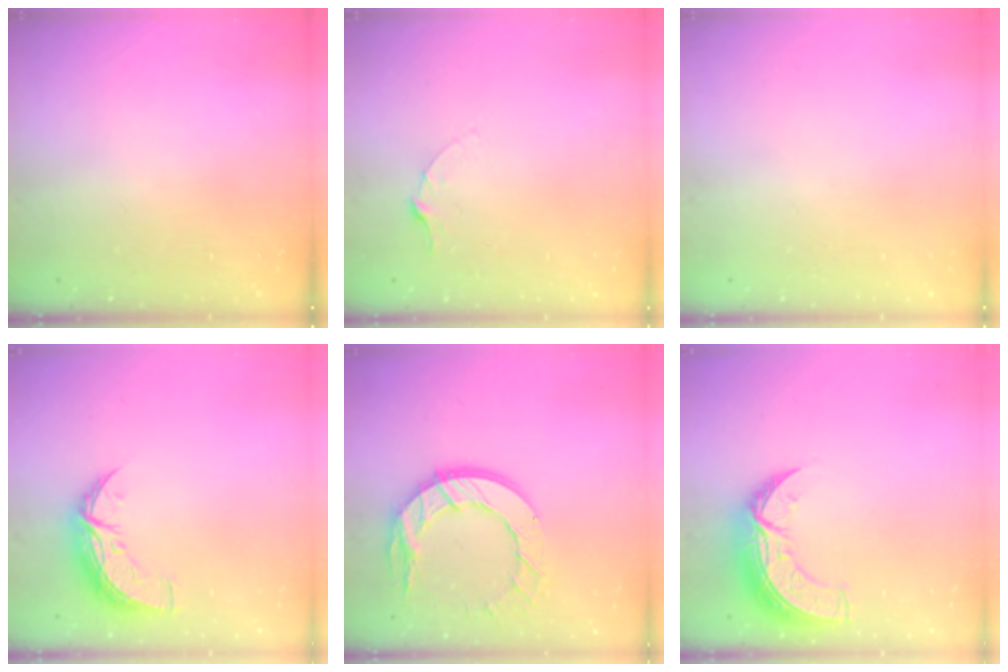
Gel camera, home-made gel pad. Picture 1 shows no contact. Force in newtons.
{"total": 5.2, "press": 5.2, "slide": 0.5}
{"total": 0.0}
{"total": 8.8, "press": 8.8, "slide": 0.4}
{"total": 14.3, "press": 14.2, "slide": 1.4}
{"total": 11.0, "press": 10.9, "slide": 0.8}